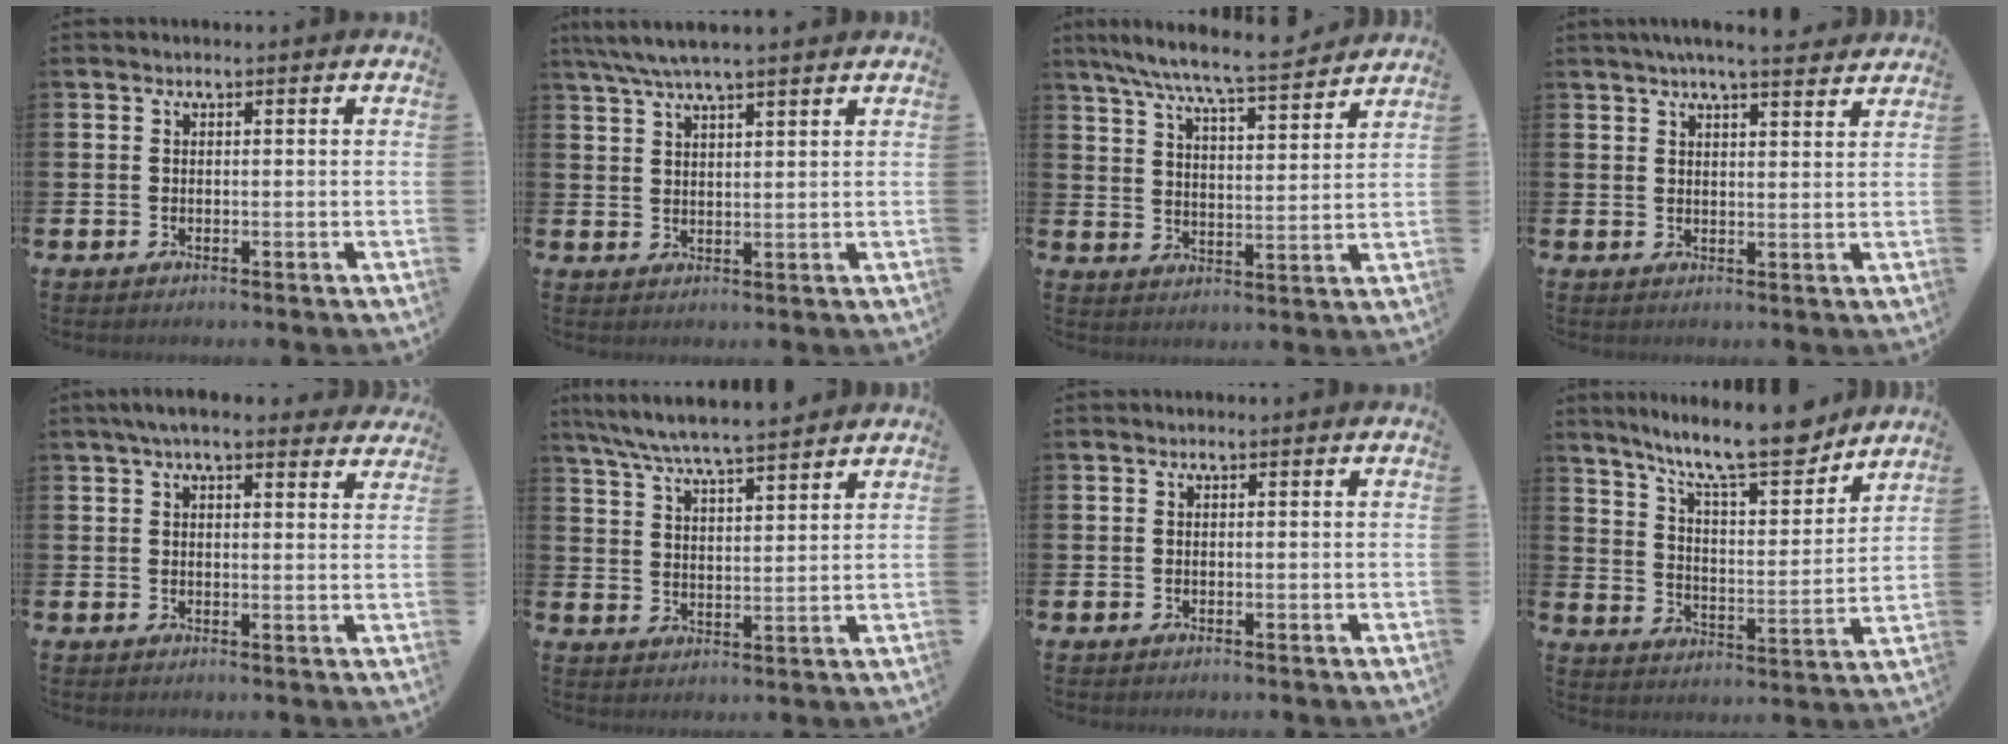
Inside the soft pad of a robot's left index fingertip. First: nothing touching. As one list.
[{"total": 5.3, "force": [4.6, 0.4, 2.5], "torque": [-0.059, -0.011, 0.083]}, {"total": 8.2, "force": [7.7, 0.1, 2.9], "torque": [-0.079, -0.052, 0.134]}, {"total": 4.9, "force": [4.6, 0.0, 1.7], "torque": [-0.034, -0.019, 0.081]}, {"total": 4.8, "force": [4.2, 1.1, 2.2], "torque": [-0.050, -0.008, 0.076]}, {"total": 6.9, "force": [6.6, 0.2, 2.1], "torque": [-0.068, -0.036, 0.118]}, {"total": 0.0}, {"total": 12.6, "force": [10.8, 2.3, 6.0], "torque": [-0.124, -0.069, 0.183]}]